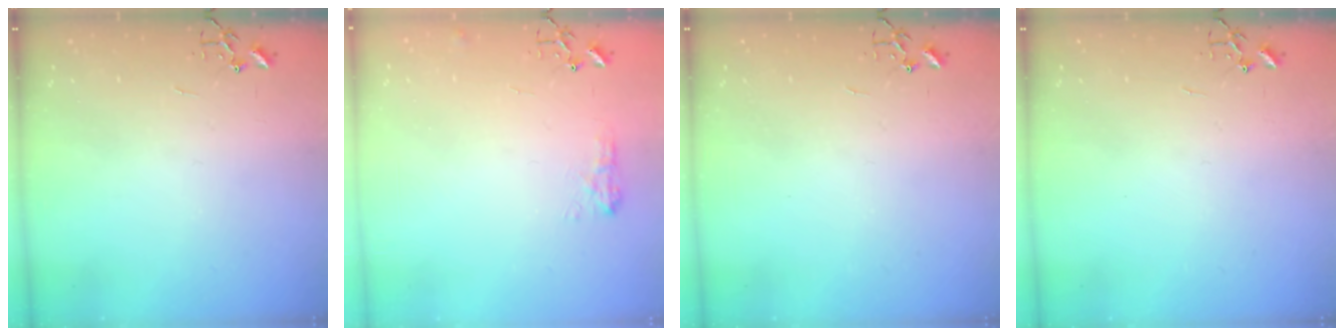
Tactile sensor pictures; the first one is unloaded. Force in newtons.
{"total": 8.0, "press": 7.9, "slide": 0.7}
{"total": 0.0}
{"total": 0.0}